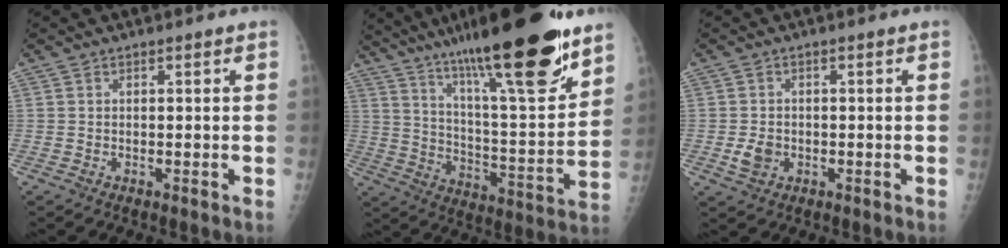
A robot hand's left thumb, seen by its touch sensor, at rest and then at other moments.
{"total": 27.4, "force": [18.5, 4.7, 19.7], "torque": [-0.297, -0.066, 0.305]}
{"total": 3.2, "force": [-0.7, 2.5, 1.9], "torque": [-0.030, 0.000, -0.009]}